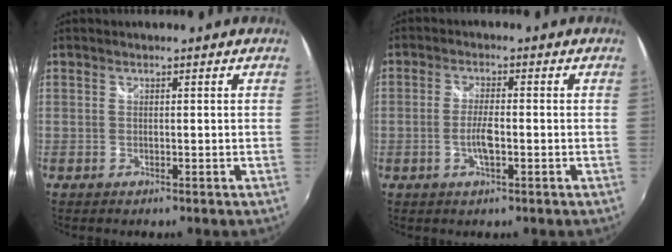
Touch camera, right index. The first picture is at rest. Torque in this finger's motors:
{"motor_torque": [-0.07, 0.13, -0.01, 0.01]}